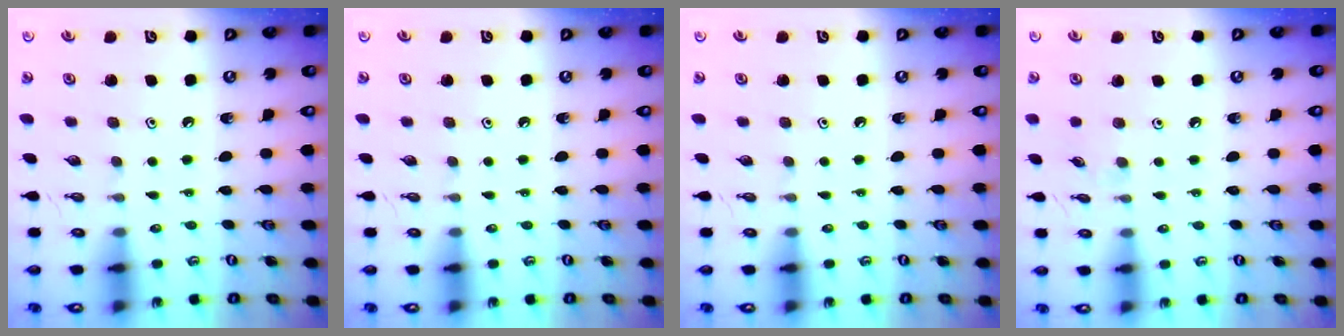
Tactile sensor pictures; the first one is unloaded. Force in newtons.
{"total": 0.0}
{"total": 0.0}
{"total": 3.7, "press": 3.7, "slide": 0.6}